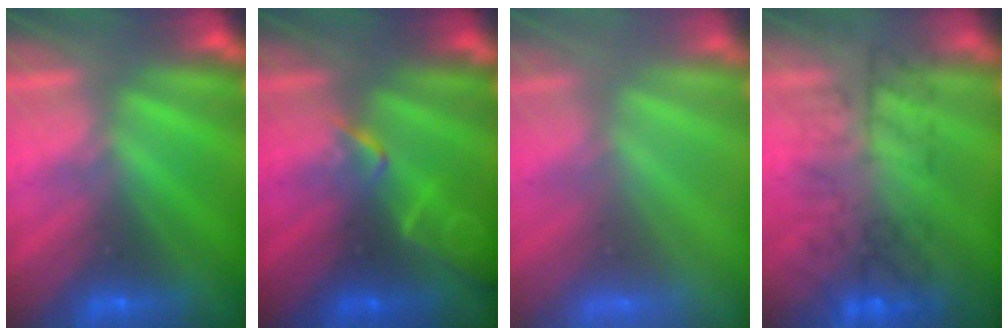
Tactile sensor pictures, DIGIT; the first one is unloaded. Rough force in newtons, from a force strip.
{"total": 2.1}
{"total": 8.5}
{"total": 10.4}